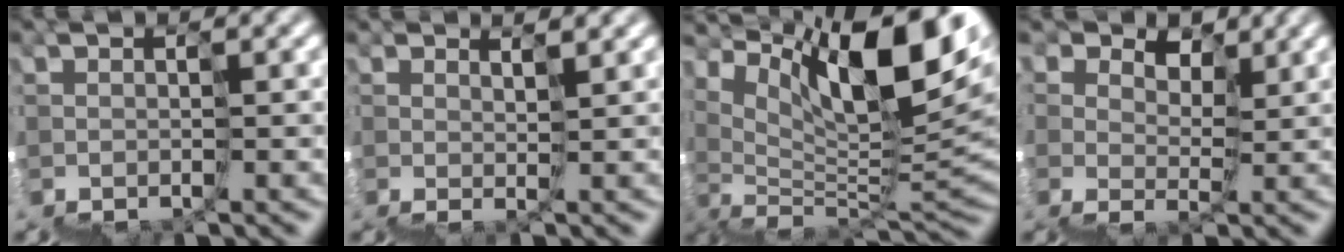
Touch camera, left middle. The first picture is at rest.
{"total": 3.3, "force": [2.4, 0.9, 2.0], "torque": [0.004, 0.020, 0.044]}
{"total": 12.3, "force": [8.3, 2.3, 8.8], "torque": [-0.141, 0.034, 0.154]}
{"total": 3.9, "force": [3.1, 2.3, 0.3], "torque": [0.010, 0.018, 0.062]}